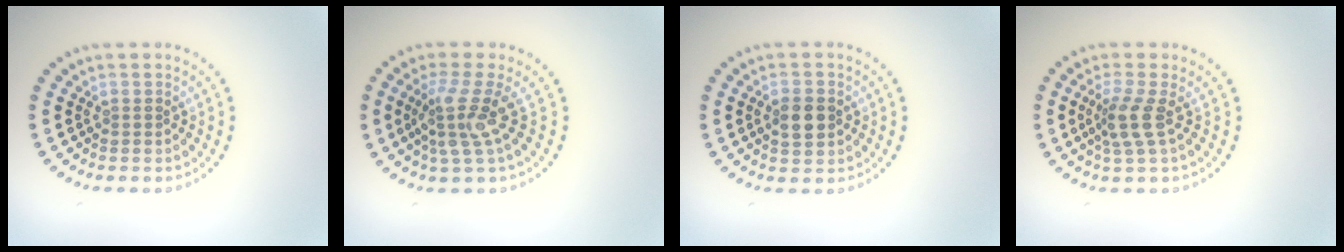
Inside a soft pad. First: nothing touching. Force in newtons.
{"total": 3.5, "press": 2.5, "slide": 2.4}
{"total": 3.4, "press": 3.4, "slide": 0.2}
{"total": 2.5, "press": 1.9, "slide": 1.6}